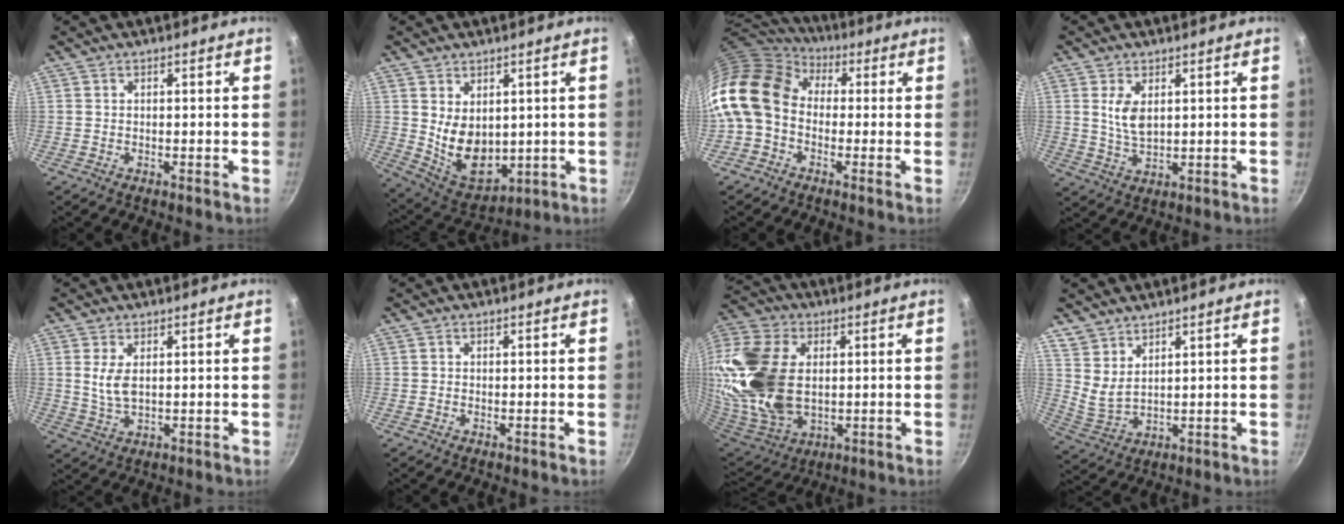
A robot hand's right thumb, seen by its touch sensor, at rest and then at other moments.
{"total": 11.0, "force": [1.6, 7.6, 7.8], "torque": [-0.102, -0.034, 0.058]}
{"total": 15.8, "force": [0.9, 12.2, 10.0], "torque": [-0.185, 0.032, -0.007]}
{"total": 5.5, "force": [1.6, 3.0, 4.3], "torque": [-0.076, -0.017, 0.035]}
{"total": 5.9, "force": [1.3, 2.9, 5.0], "torque": [-0.099, -0.012, 0.031]}
{"total": 0.0}
{"total": 26.9, "force": [3.0, 17.6, 20.2], "torque": [-0.433, -0.007, 0.061]}
{"total": 5.7, "force": [4.4, 2.7, 2.4], "torque": [-0.037, -0.023, 0.096]}